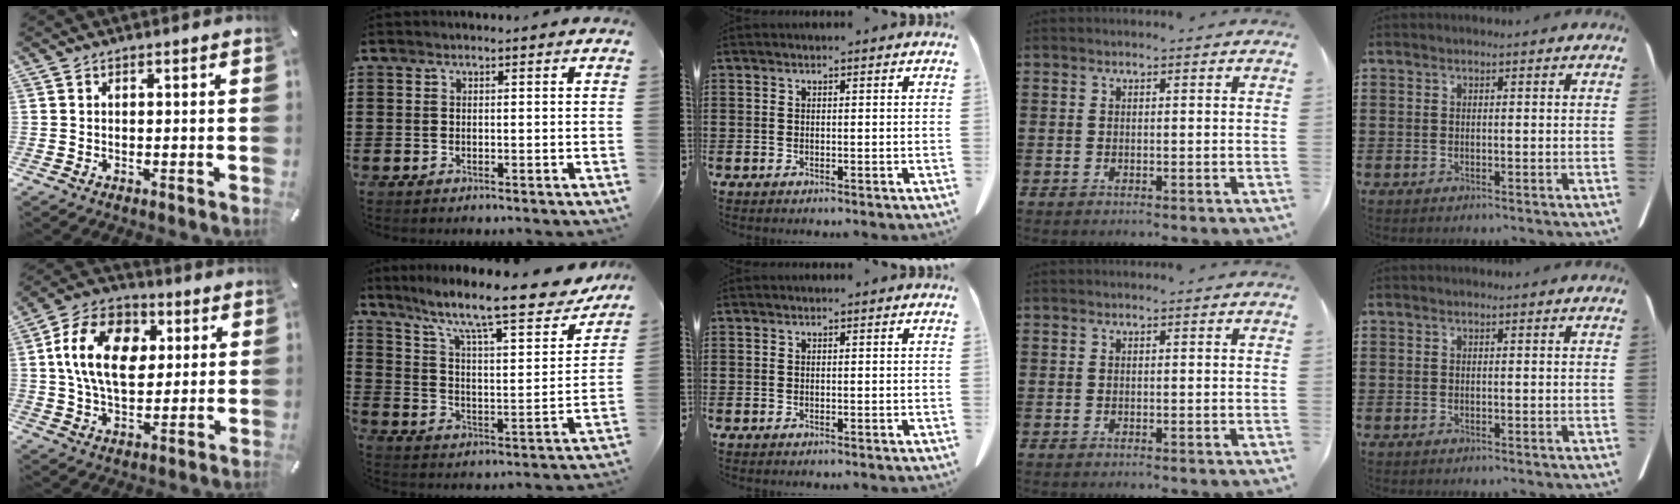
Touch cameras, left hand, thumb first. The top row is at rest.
{"thumb": {"total": 16.3, "force": [3.0, 11.3, 11.3], "torque": [-0.221, 0.015, 0.052]}, "index": {"total": 11.5, "force": [9.6, 0.8, 6.3], "torque": [-0.135, -0.070, 0.154]}}